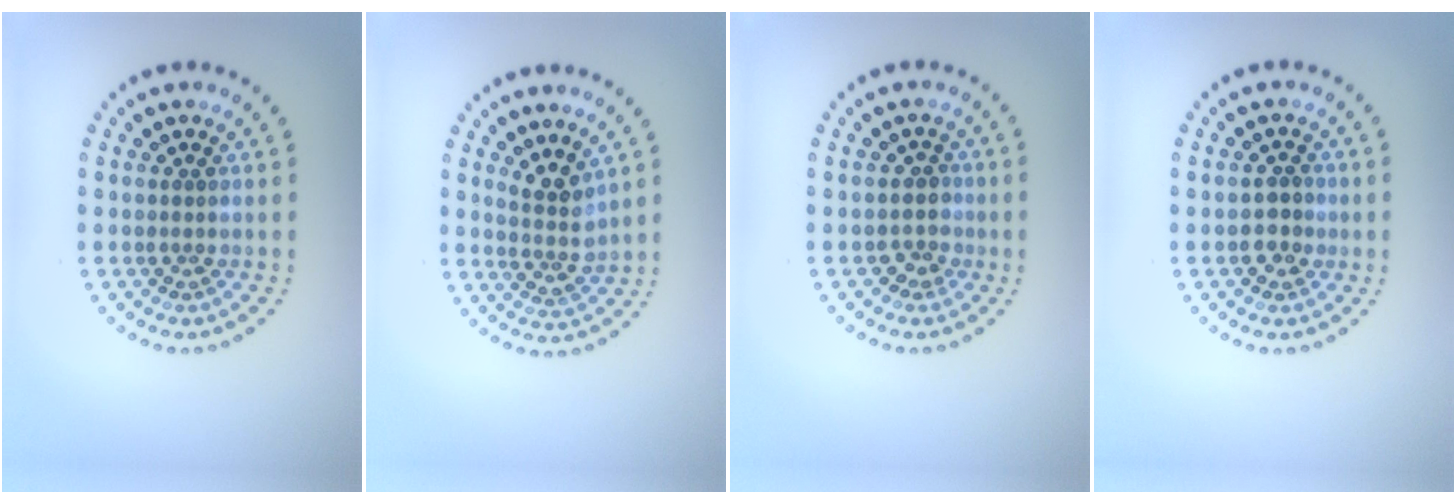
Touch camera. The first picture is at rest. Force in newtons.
{"total": 2.5, "press": 1.9, "slide": 1.6}
{"total": 1.7, "press": 1.3, "slide": 1.0}
{"total": 1.9, "press": 1.7, "slide": 0.7}